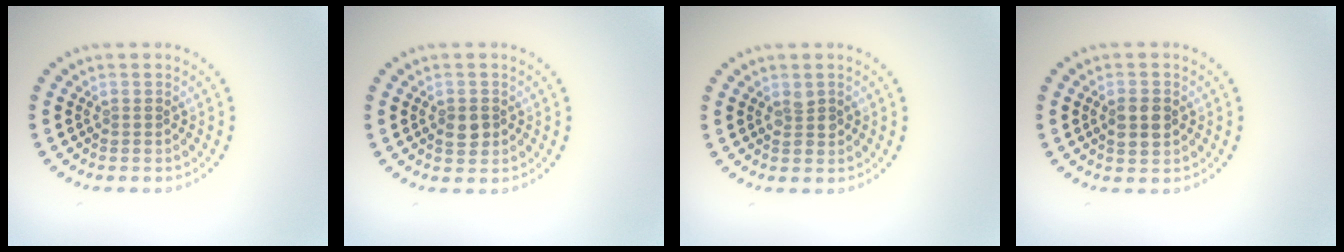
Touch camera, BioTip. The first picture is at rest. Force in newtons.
{"total": 1.7, "press": 1.7, "slide": 0.2}
{"total": 1.1, "press": 1.1, "slide": 0.2}
{"total": 2.3, "press": 2.3, "slide": 0.1}